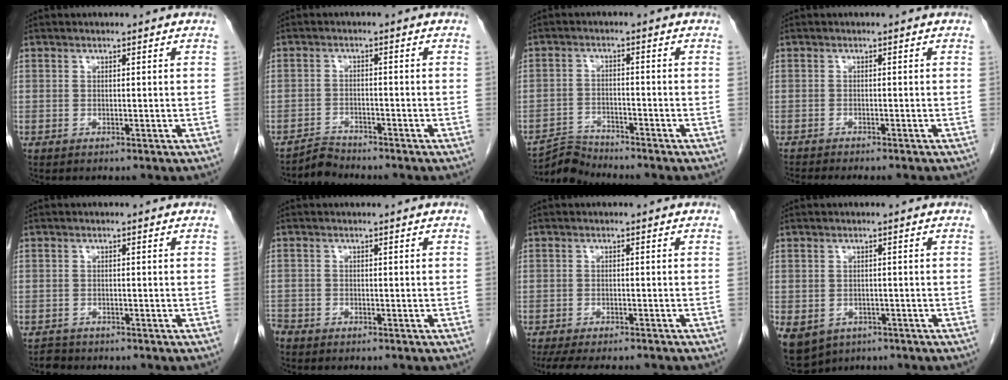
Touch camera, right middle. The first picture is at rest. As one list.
[{"total": 2.3, "force": [-2.2, -0.1, -0.7], "torque": [0.017, -0.012, -0.038]}, {"total": 3.9, "force": [-3.7, -0.6, -1.1], "torque": [0.018, -0.010, -0.068]}, {"total": 7.2, "force": [-6.4, 0.5, 3.2], "torque": [-0.028, -0.010, -0.092]}, {"total": 1.3, "force": [-1.2, 0.4, -0.4], "torque": [0.000, -0.002, -0.020]}, {"total": 2.7, "force": [-2.4, 1.1, 0.6], "torque": [-0.011, -0.002, -0.043]}, {"total": 11.5, "force": [-10.0, 2.5, 5.2], "torque": [-0.081, -0.012, -0.134]}, {"total": 14.5, "force": [-7.0, 11.4, 5.6], "torque": [-0.179, -0.012, -0.084]}]